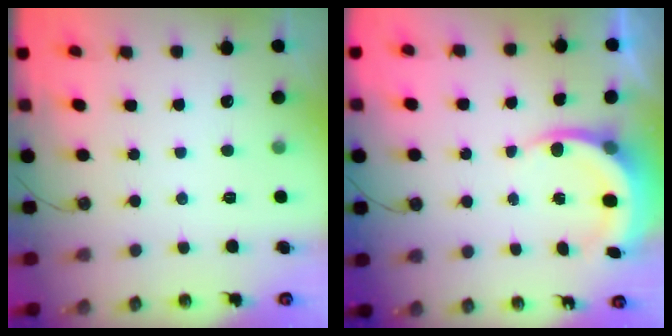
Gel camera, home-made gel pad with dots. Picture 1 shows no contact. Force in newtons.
{"total": 5.6, "press": 5.5, "slide": 1.0}